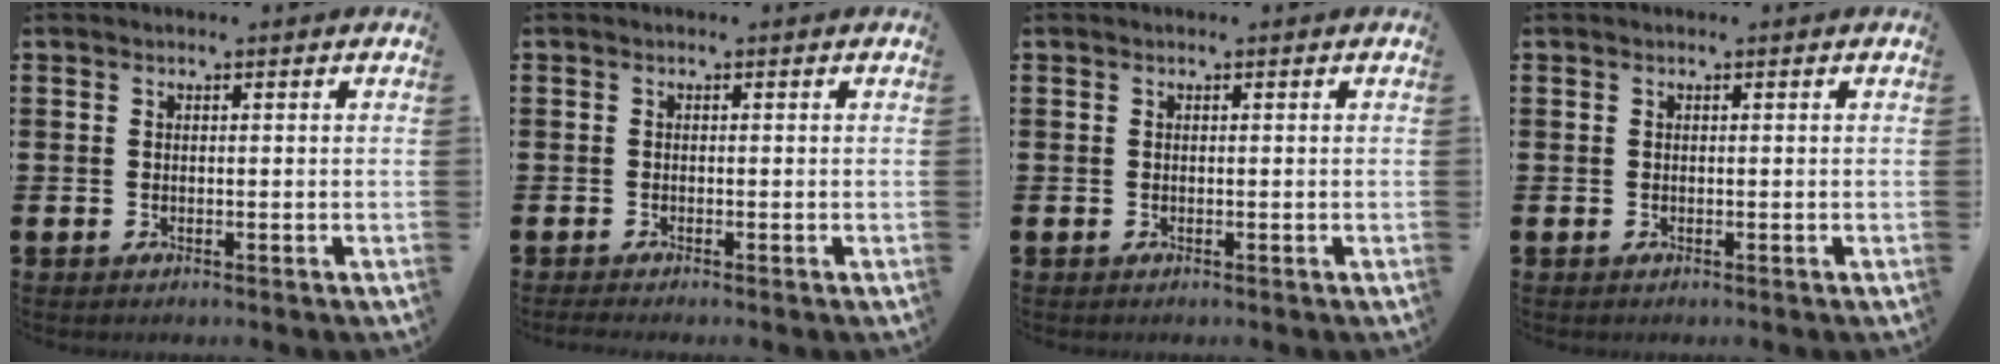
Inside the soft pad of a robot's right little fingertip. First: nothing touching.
{"total": 0.6, "force": [-0.4, 0.0, 0.4], "torque": [-0.006, -0.003, -0.007]}
{"total": 0.0}
{"total": 0.0}